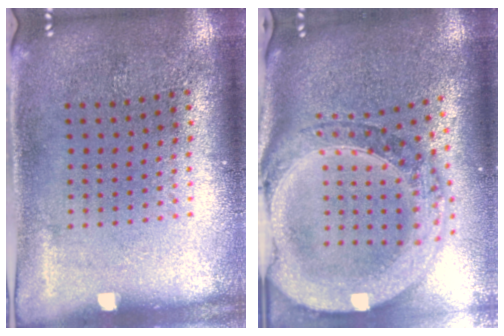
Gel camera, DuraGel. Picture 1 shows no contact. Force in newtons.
{"total": 3.8, "press": 2.9, "slide": 2.4}